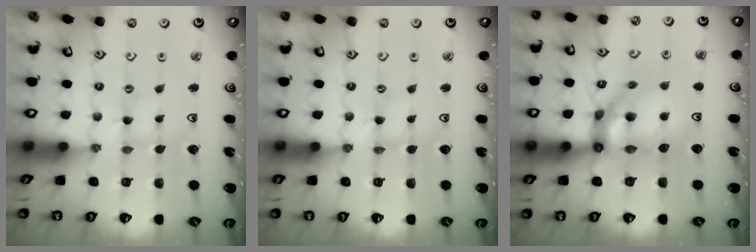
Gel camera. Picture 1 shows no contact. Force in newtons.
{"total": 0.0}
{"total": 13.5, "press": 13.4, "slide": 1.5}